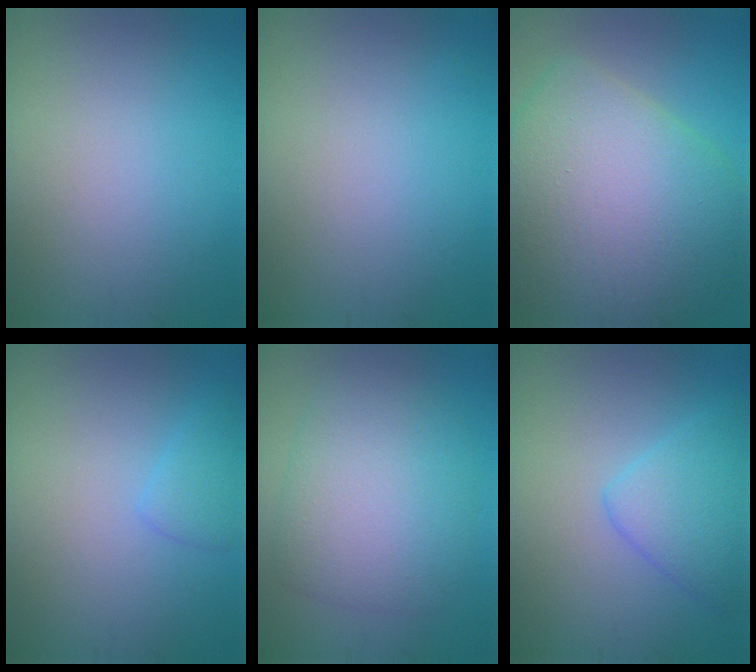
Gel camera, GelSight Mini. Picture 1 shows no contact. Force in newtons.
{"total": 0.0}
{"total": 12.2, "press": 12.2, "slide": 0.7}
{"total": 1.5, "press": 1.5, "slide": 0.0}
{"total": 6.1, "press": 6.1, "slide": 0.1}
{"total": 3.6, "press": 3.6, "slide": 0.1}